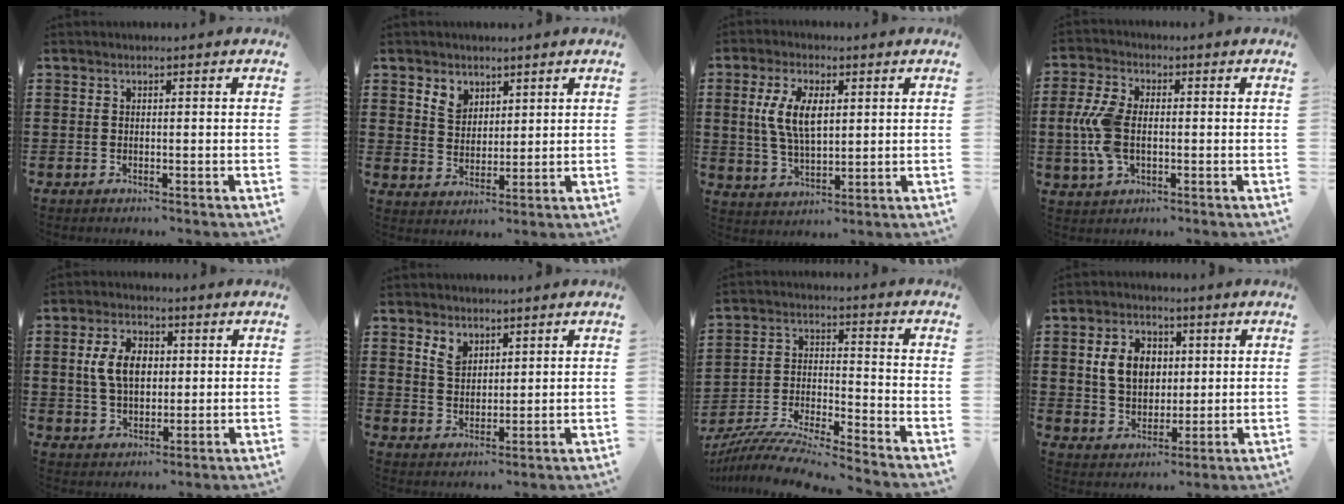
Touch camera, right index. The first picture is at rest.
{"total": 3.9, "force": [2.6, 2.8, 0.8], "torque": [-0.029, 0.012, 0.049]}
{"total": 7.5, "force": [1.7, 3.8, 6.3], "torque": [-0.138, 0.009, 0.026]}
{"total": 7.9, "force": [-0.4, 4.6, 6.4], "torque": [-0.169, -0.002, -0.017]}
{"total": 7.1, "force": [1.0, 4.6, 5.3], "torque": [-0.128, 0.006, 0.008]}
{"total": 3.7, "force": [2.4, 2.3, 1.5], "torque": [-0.040, 0.009, 0.045]}
{"total": 8.5, "force": [-8.2, -0.3, 2.3], "torque": [-0.057, -0.006, -0.168]}
{"total": 7.2, "force": [1.3, 5.5, 4.5], "torque": [-0.112, 0.011, 0.016]}